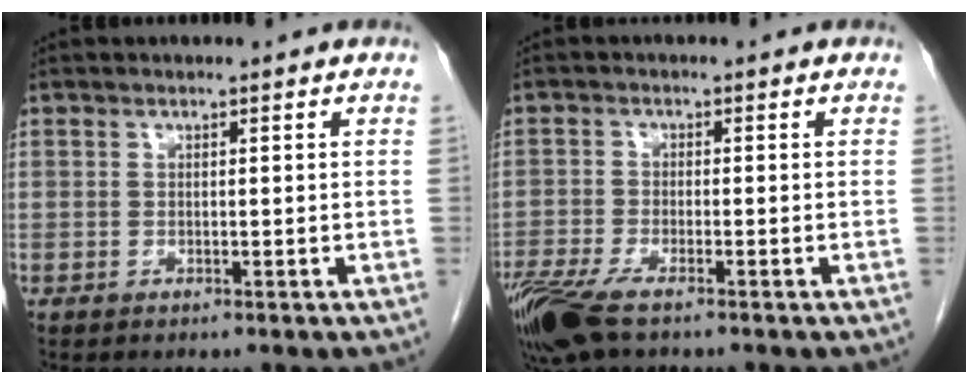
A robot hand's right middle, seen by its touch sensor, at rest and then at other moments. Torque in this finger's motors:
{"motor_torque": [0.89, -0.65, 0.22, 0.12]}